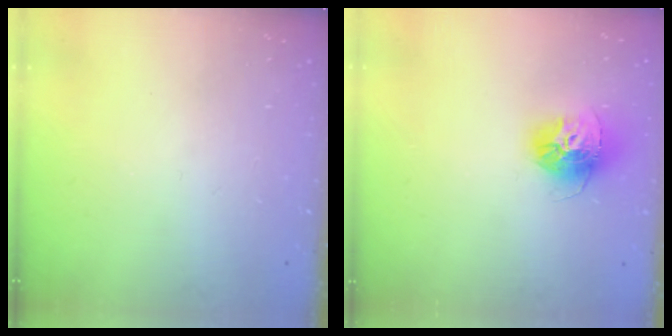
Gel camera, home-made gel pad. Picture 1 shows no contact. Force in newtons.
{"total": 13.8, "press": 13.8, "slide": 1.0}